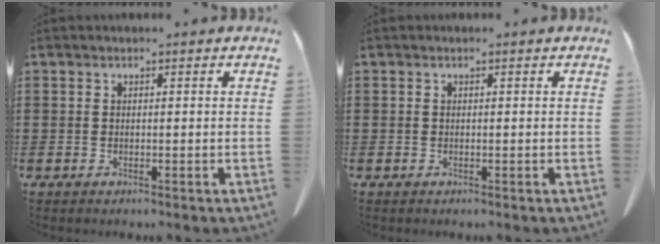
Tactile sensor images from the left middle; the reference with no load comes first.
{"total": 0.0}